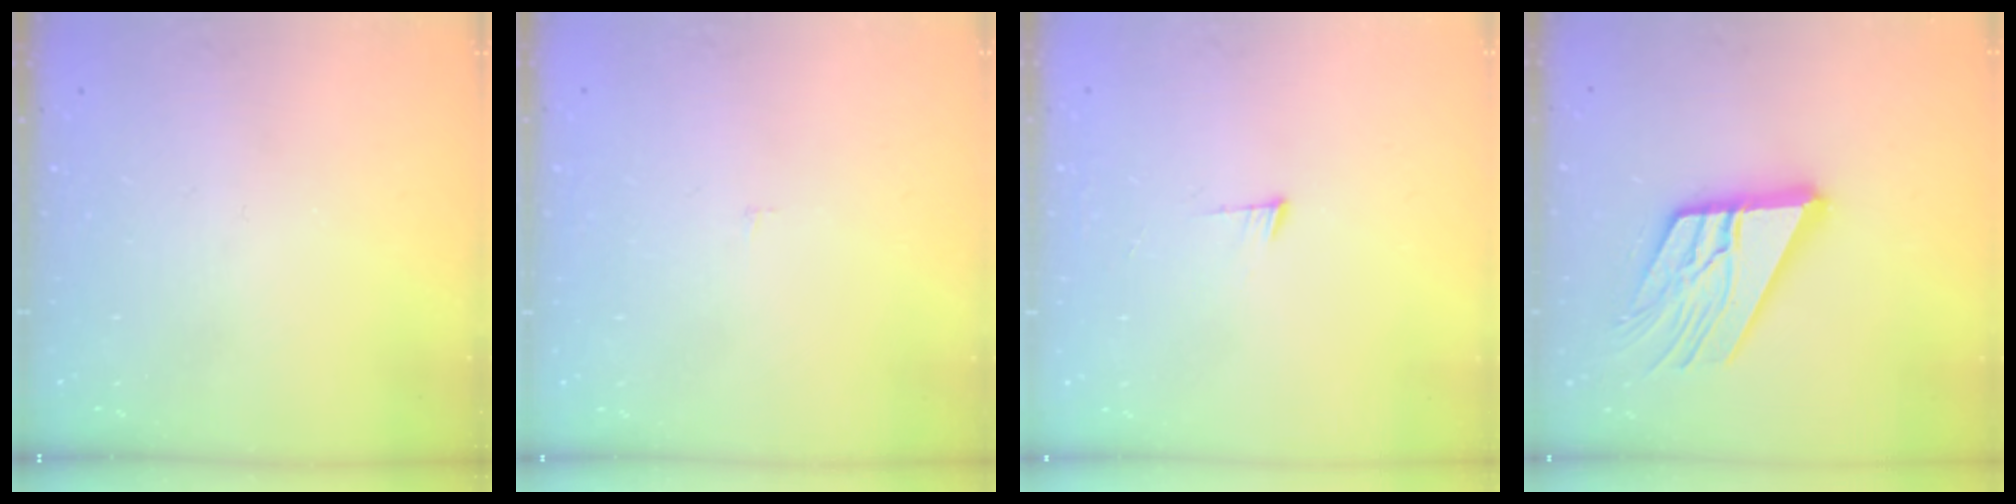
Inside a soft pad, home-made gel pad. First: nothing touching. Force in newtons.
{"total": 1.6, "press": 1.6, "slide": 0.1}
{"total": 3.6, "press": 3.5, "slide": 0.5}
{"total": 17.6, "press": 17.5, "slide": 2.2}